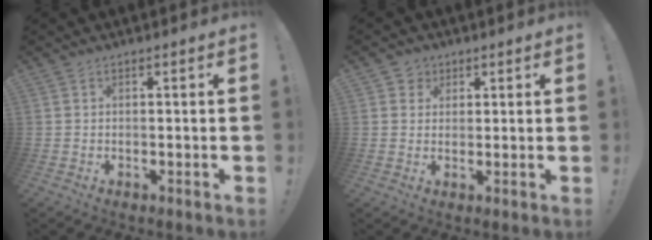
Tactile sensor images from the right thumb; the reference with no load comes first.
{"total": 3.3, "force": [1.4, 3.0, 0.6], "torque": [-0.003, -0.005, 0.022]}